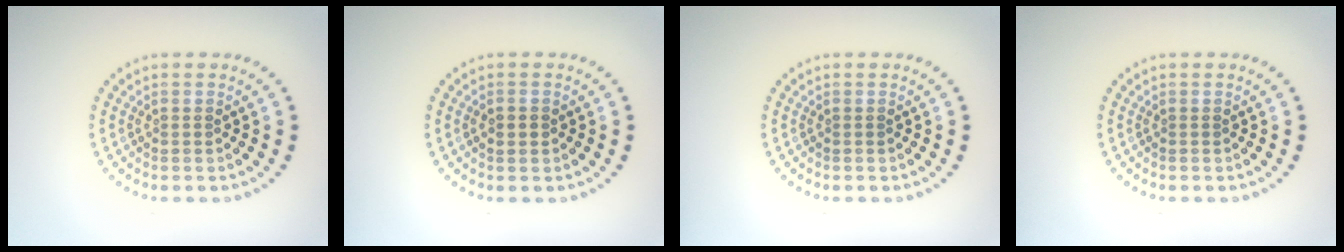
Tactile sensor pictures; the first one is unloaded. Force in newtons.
{"total": 1.4, "press": 1.4, "slide": 0.1}
{"total": 0.0}
{"total": 0.0}